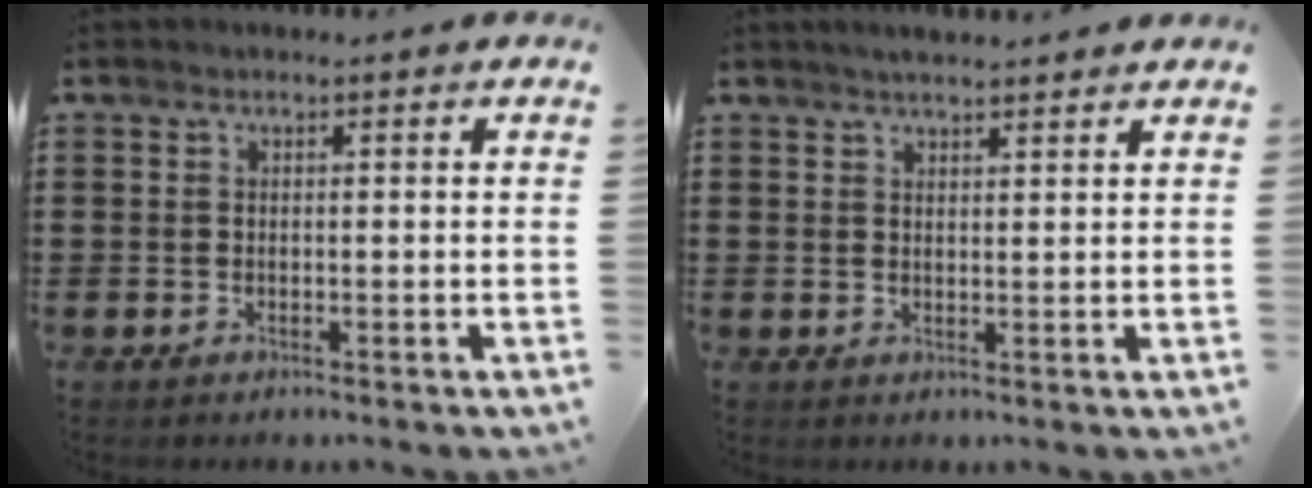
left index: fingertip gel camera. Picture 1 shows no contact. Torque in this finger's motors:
{"motor_torque": [0.43, -0.48, 0.07, 0.01]}